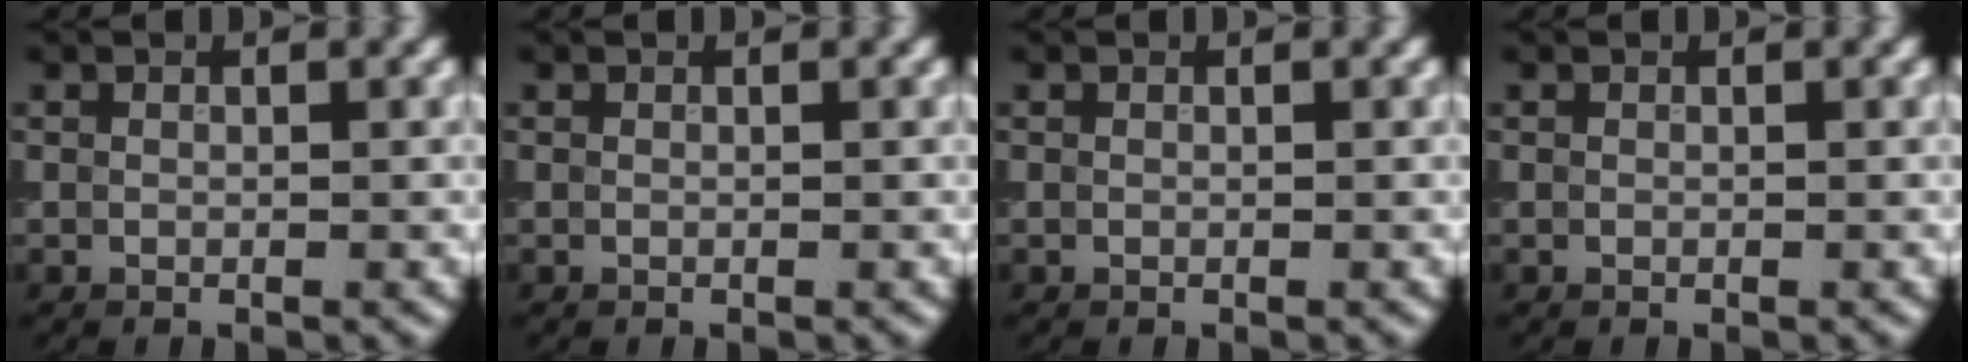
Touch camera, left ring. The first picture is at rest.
{"total": 0.0}
{"total": 0.0}
{"total": 0.0}